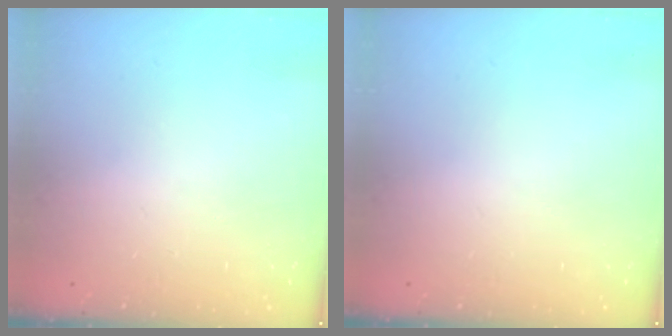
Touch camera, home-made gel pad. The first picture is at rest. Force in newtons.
{"total": 0.0}